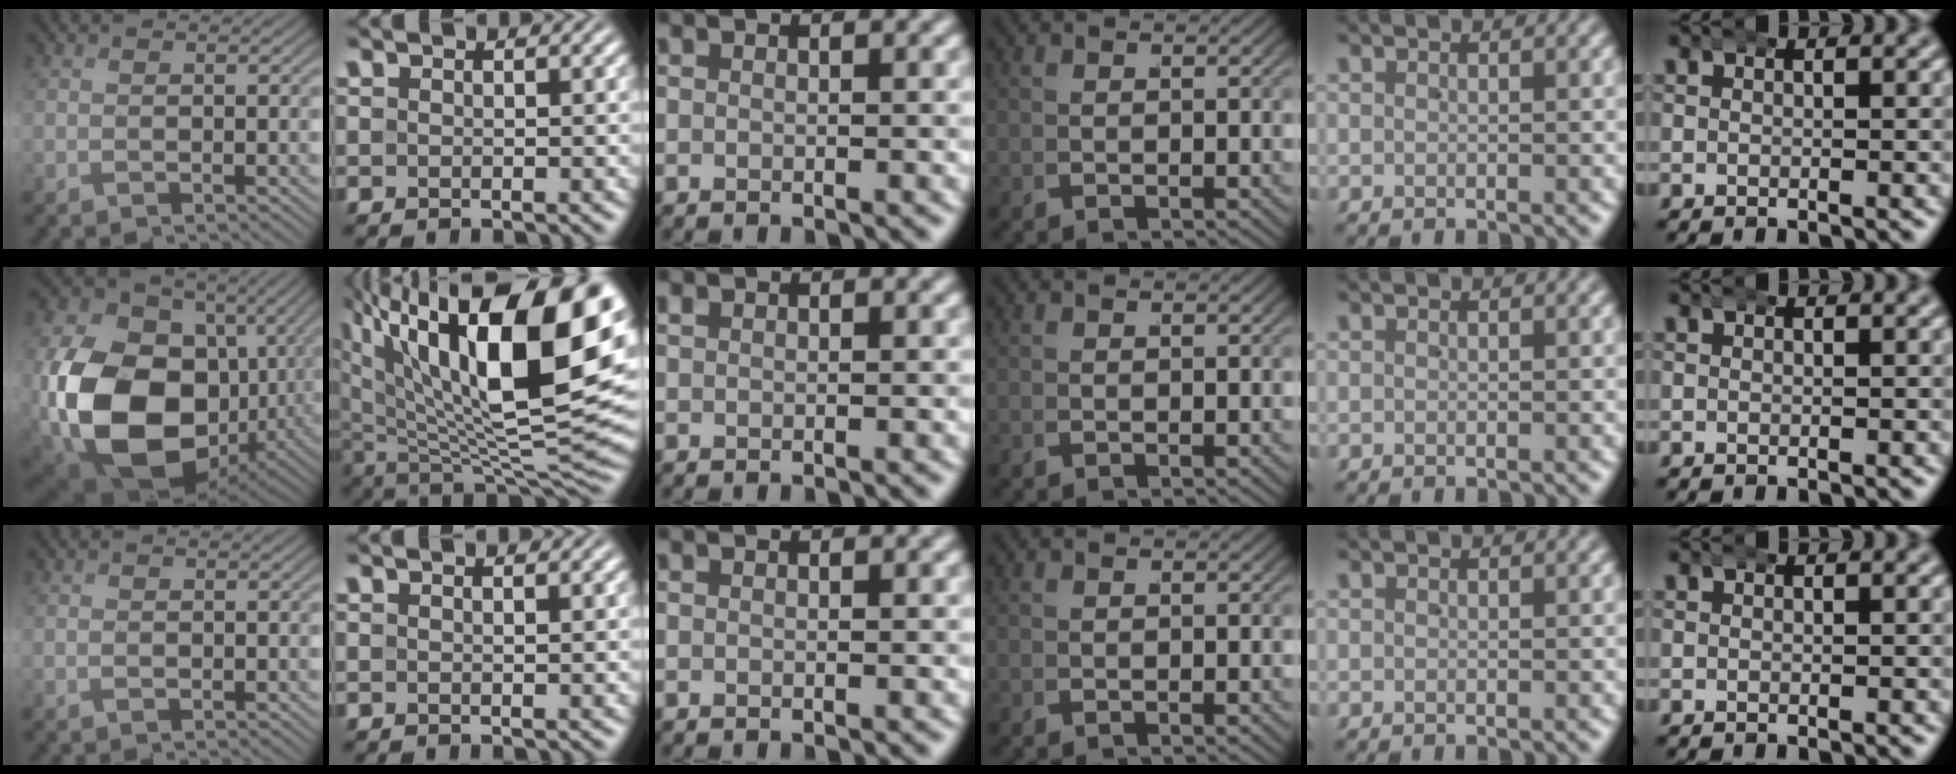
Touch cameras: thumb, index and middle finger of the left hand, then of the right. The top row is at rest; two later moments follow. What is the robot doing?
{"motion": "wrap", "object": "aluminum foil"}